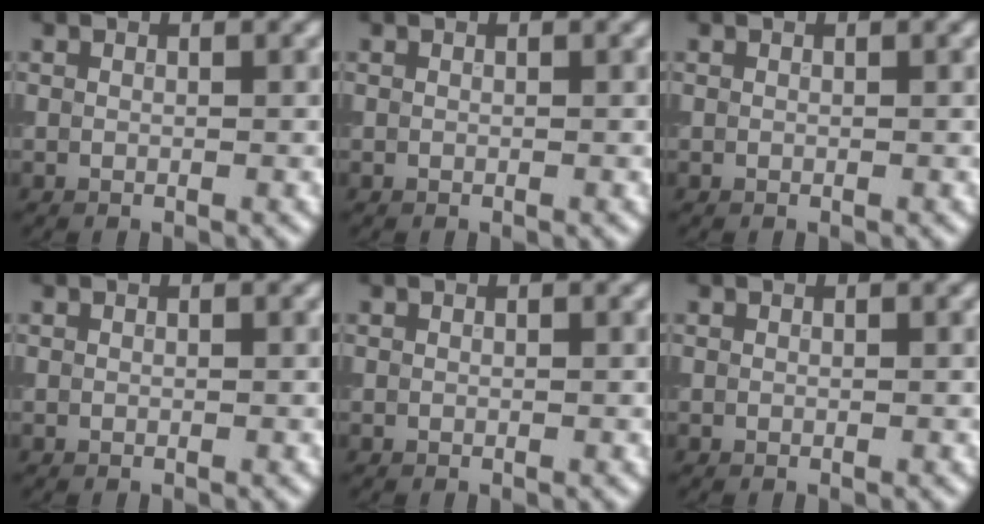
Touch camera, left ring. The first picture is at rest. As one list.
[{"total": 0.0}, {"total": 0.0}, {"total": 0.0}, {"total": 0.0}, {"total": 0.0}]